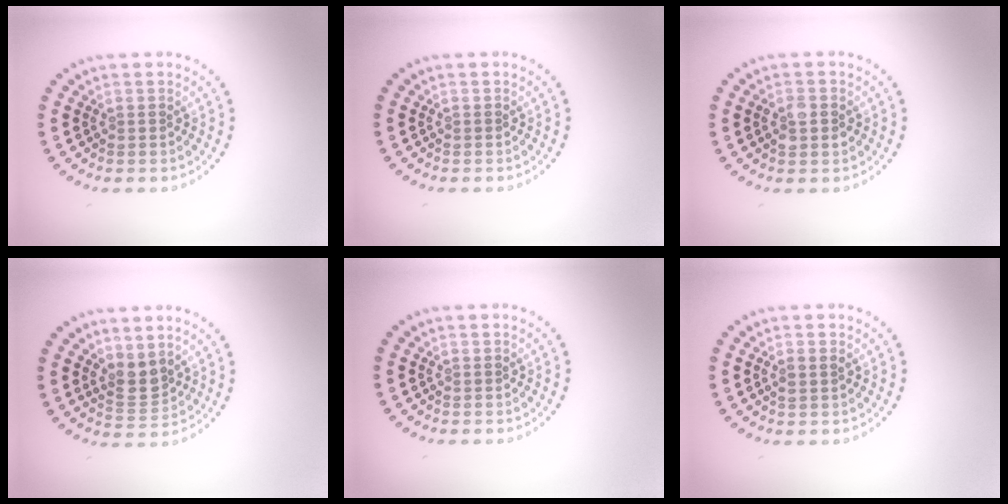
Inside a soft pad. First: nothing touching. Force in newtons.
{"total": 0.0}
{"total": 2.4, "press": 2.4, "slide": 0.1}
{"total": 2.2, "press": 1.8, "slide": 1.3}
{"total": 0.0}
{"total": 1.1, "press": 1.1, "slide": 0.3}